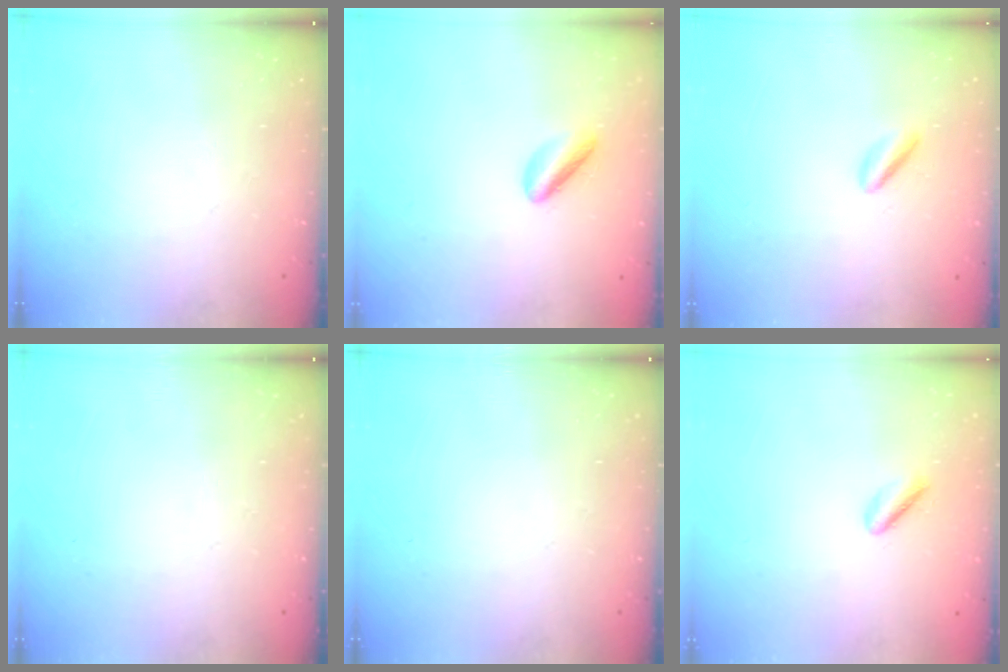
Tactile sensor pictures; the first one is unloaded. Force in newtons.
{"total": 3.5, "press": 3.5, "slide": 0.2}
{"total": 2.3, "press": 2.2, "slide": 0.4}
{"total": 0.0}
{"total": 0.0}
{"total": 2.0, "press": 1.8, "slide": 1.0}